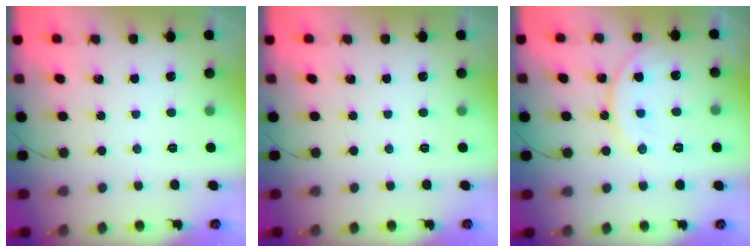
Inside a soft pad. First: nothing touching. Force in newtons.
{"total": 0.0}
{"total": 10.5, "press": 10.5, "slide": 0.8}